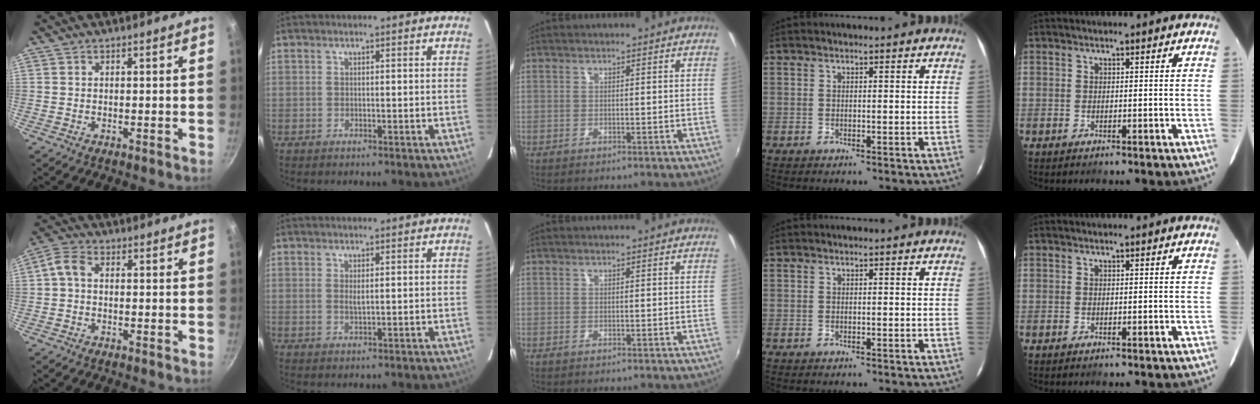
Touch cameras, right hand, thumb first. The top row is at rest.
{"thumb": {"total": 3.9, "force": [-0.1, 2.8, 2.7], "torque": [-0.059, 0.017, -0.013]}, "index": {"total": 1.2, "force": [0.4, 0.2, 1.1], "torque": [-0.020, -0.001, 0.007]}}